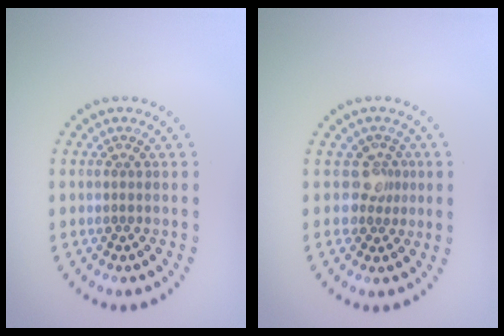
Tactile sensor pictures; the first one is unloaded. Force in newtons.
{"total": 2.1, "press": 1.6, "slide": 1.4}